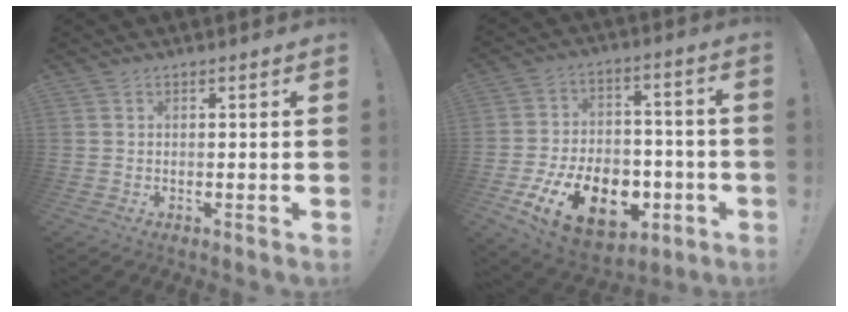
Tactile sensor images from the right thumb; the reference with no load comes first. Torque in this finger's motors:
{"motor_torque": [2.41, 2.59, 1.44, -1.33, 0.14]}